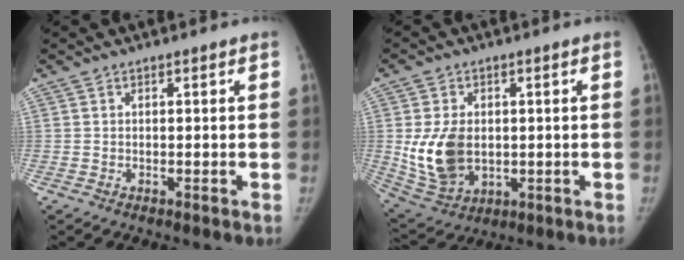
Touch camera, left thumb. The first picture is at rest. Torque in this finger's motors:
{"motor_torque": [-0.43, 0.88, 0.90, -0.71, 0.13]}